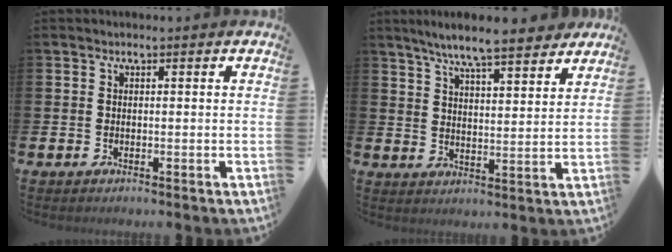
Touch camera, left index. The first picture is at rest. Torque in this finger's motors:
{"motor_torque": [1.07, -1.07, 0.47, 0.21]}